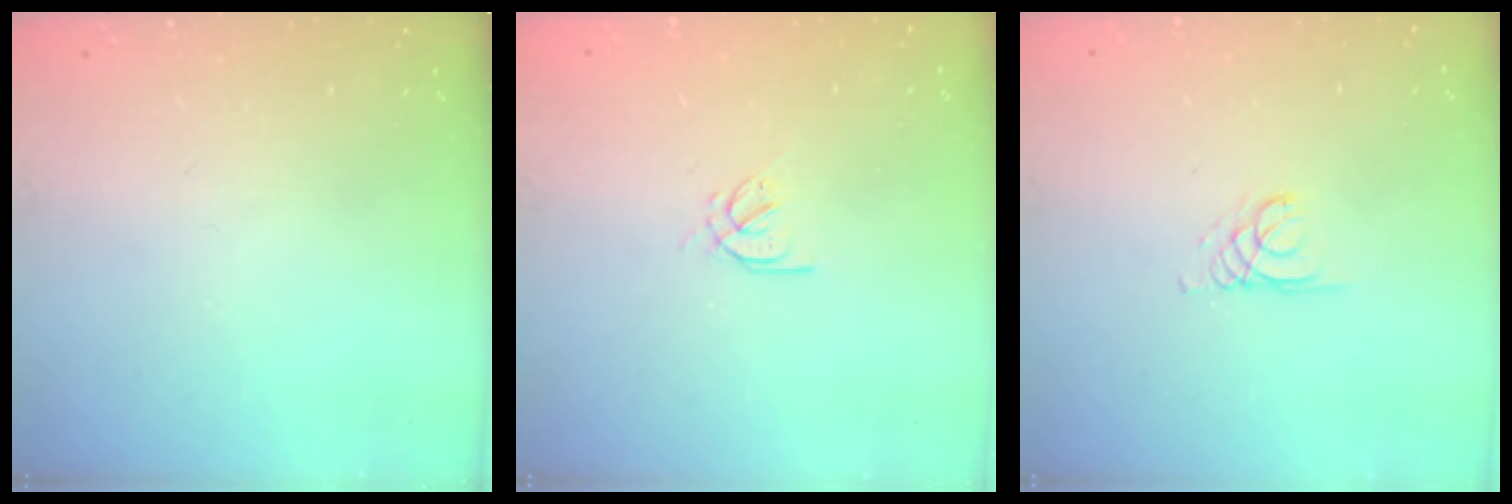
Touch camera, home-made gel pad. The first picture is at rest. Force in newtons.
{"total": 2.6, "press": 2.5, "slide": 0.7}
{"total": 2.1, "press": 2.1, "slide": 0.2}